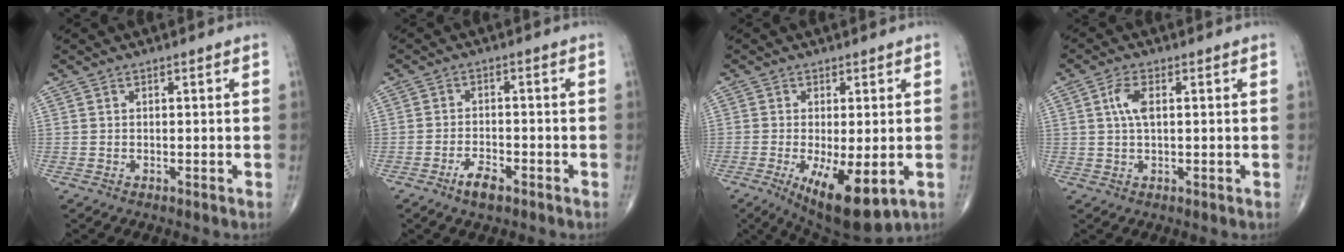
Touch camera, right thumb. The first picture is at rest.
{"total": 3.9, "force": [-2.6, 1.5, 2.6], "torque": [-0.046, 0.013, -0.044]}
{"total": 12.3, "force": [-4.0, 4.3, 10.8], "torque": [-0.169, -0.023, -0.049]}
{"total": 4.1, "force": [0.9, 1.8, 3.6], "torque": [-0.080, 0.006, 0.016]}